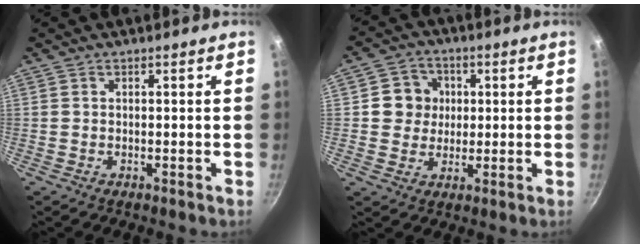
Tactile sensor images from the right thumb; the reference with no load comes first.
{"total": 7.1, "force": [1.1, 6.7, 2.2], "torque": [0.002, 0.005, 0.010]}